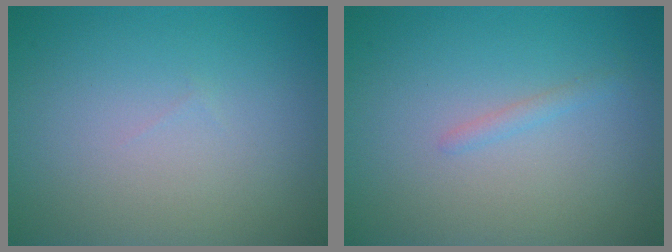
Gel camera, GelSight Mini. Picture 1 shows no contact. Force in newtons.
{"total": 0.7, "press": 0.7, "slide": 0.0}